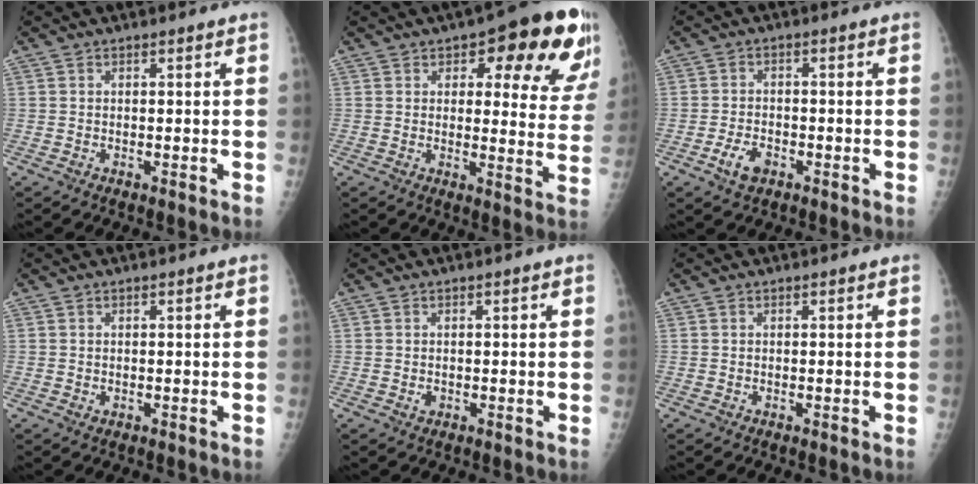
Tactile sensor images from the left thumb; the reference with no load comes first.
{"total": 18.6, "force": [9.6, 7.7, 14.0], "torque": [-0.121, -0.031, 0.110]}
{"total": 4.3, "force": [-2.2, 2.6, 2.6], "torque": [-0.046, 0.012, -0.040]}
{"total": 0.6, "force": [0.0, 0.5, 0.3], "torque": [0.000, 0.000, 0.000]}
{"total": 1.0, "force": [-0.1, 0.8, 0.5], "torque": [-0.003, 0.001, -0.001]}
{"total": 0.0}